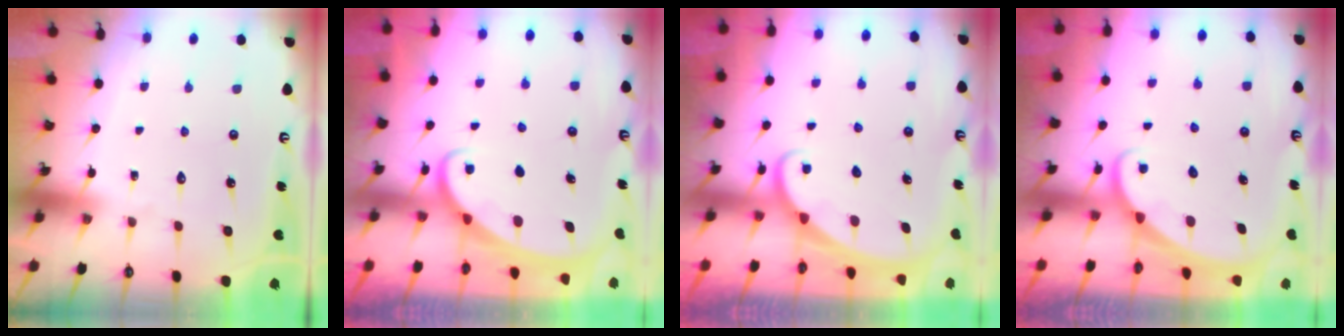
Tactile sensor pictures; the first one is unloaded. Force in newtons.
{"total": 2.1, "press": 2.1, "slide": 0.0}
{"total": 1.9, "press": 1.9, "slide": 0.1}
{"total": 1.3, "press": 1.3, "slide": 0.0}